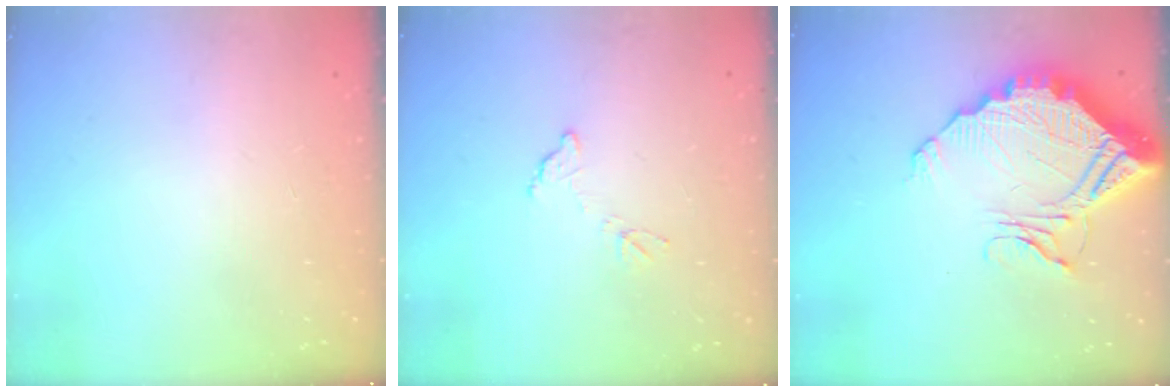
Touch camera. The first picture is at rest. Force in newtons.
{"total": 6.4, "press": 6.4, "slide": 0.3}
{"total": 15.9, "press": 15.8, "slide": 1.0}